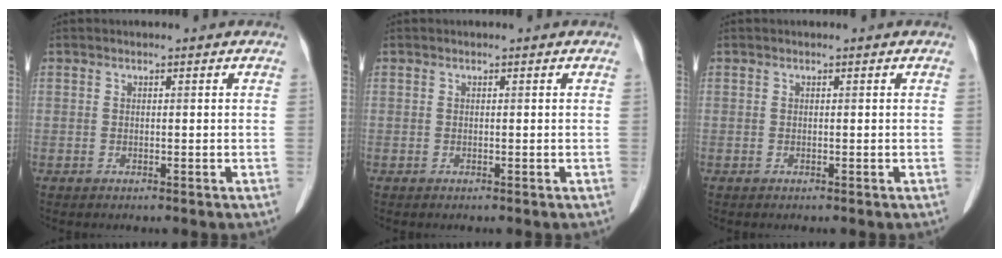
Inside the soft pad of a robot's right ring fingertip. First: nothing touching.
{"total": 0.0}
{"total": 0.0}